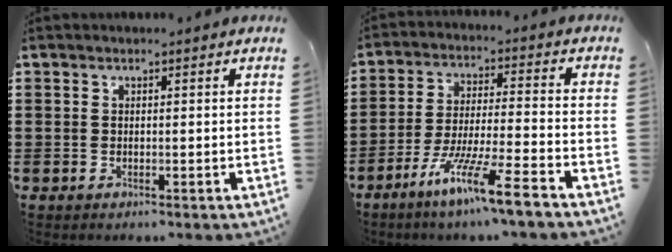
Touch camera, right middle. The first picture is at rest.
{"total": 10.1, "force": [-7.8, -0.1, 6.5], "torque": [-0.135, -0.011, -0.152]}